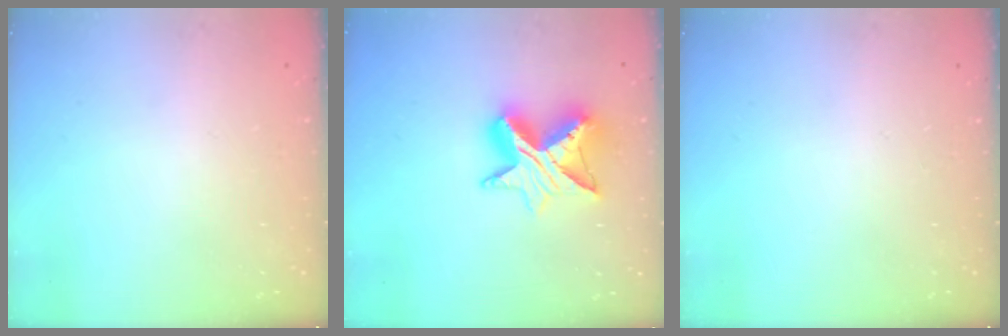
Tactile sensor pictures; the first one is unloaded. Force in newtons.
{"total": 11.4, "press": 11.4, "slide": 0.8}
{"total": 0.0}